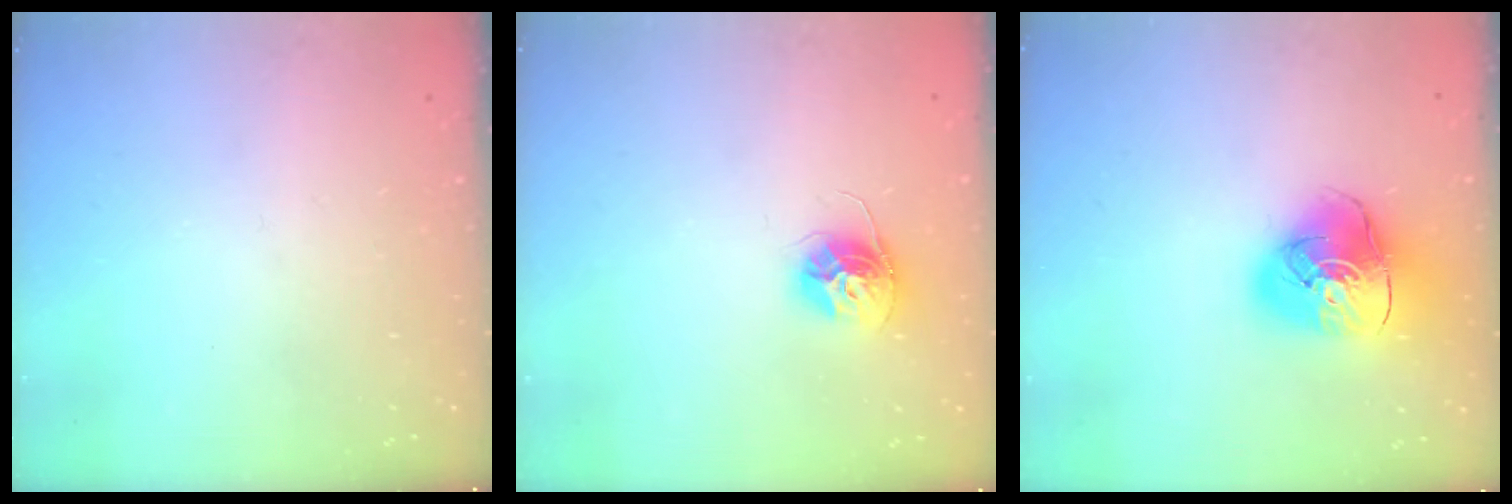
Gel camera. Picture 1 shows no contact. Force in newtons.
{"total": 11.3, "press": 11.2, "slide": 0.8}
{"total": 13.9, "press": 13.8, "slide": 1.7}